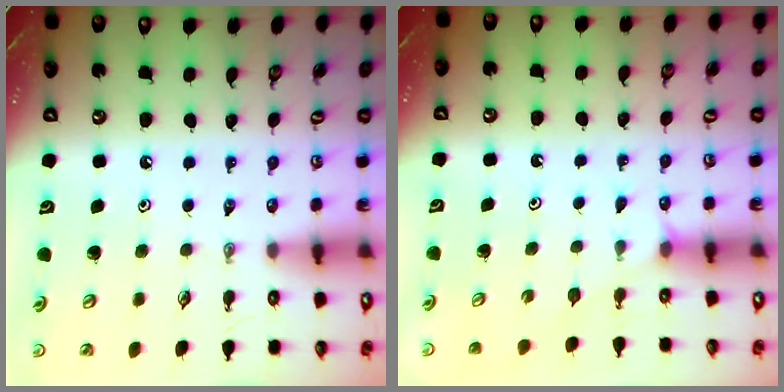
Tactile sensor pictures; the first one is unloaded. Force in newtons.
{"total": 3.1, "press": 3.0, "slide": 0.3}